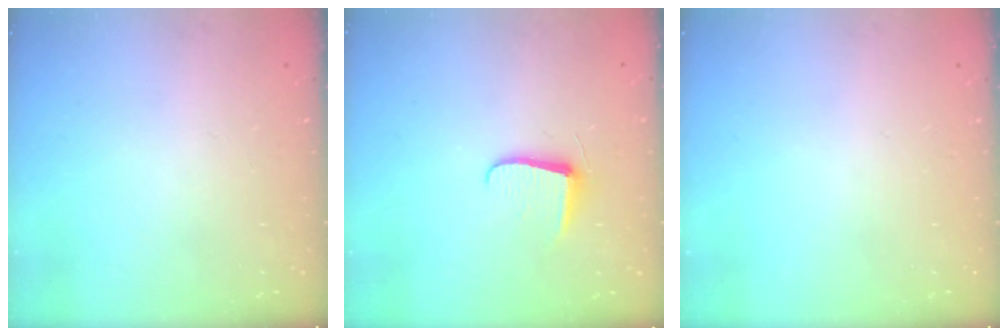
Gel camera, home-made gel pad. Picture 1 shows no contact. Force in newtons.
{"total": 6.2, "press": 6.2, "slide": 0.7}
{"total": 0.0}